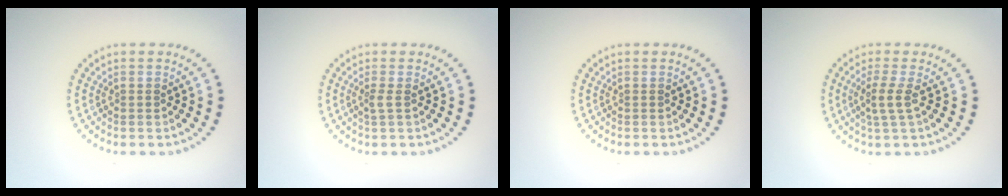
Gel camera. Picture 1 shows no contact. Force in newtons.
{"total": 0.9, "press": 0.6, "slide": 0.6}
{"total": 0.0}
{"total": 2.0, "press": 1.6, "slide": 1.3}